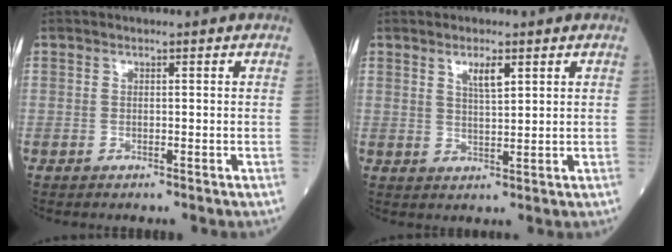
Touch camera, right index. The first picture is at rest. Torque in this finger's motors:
{"motor_torque": [0.06, 0.04, 0.05, 0.02]}